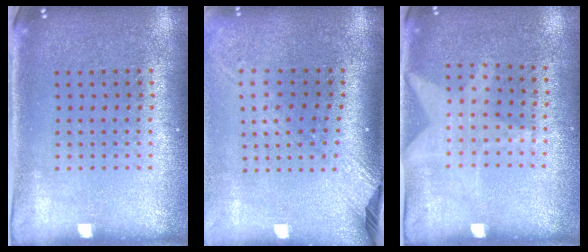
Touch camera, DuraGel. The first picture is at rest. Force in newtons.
{"total": 2.4, "press": 1.8, "slide": 1.7}
{"total": 1.1, "press": 1.0, "slide": 0.5}